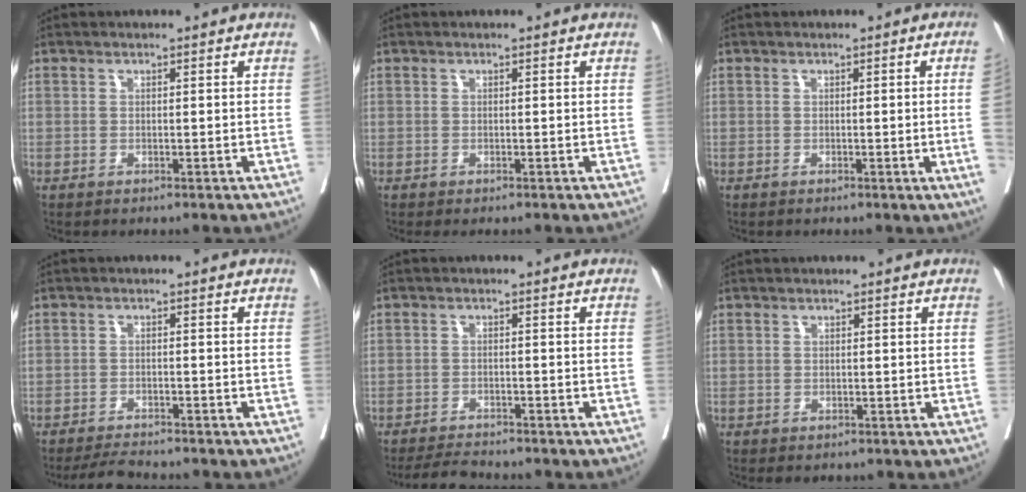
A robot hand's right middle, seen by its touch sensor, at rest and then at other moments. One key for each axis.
{"total": 0.8, "fx": -0.6, "fy": 0.3, "fz": 0.4, "tx": -0.004, "ty": -0.004, "tz": -0.011}
{"total": 4.2, "fx": -0.5, "fy": -1.6, "fz": 3.8, "tx": -0.051, "ty": -0.011, "tz": -0.004}
{"total": 4.0, "fx": -3.8, "fy": 0.2, "fz": 1.0, "tx": -0.016, "ty": -0.016, "tz": -0.066}
{"total": 4.4, "fx": -4.3, "fy": 0.4, "fz": 1.0, "tx": -0.015, "ty": -0.016, "tz": -0.074}
{"total": 0.0}